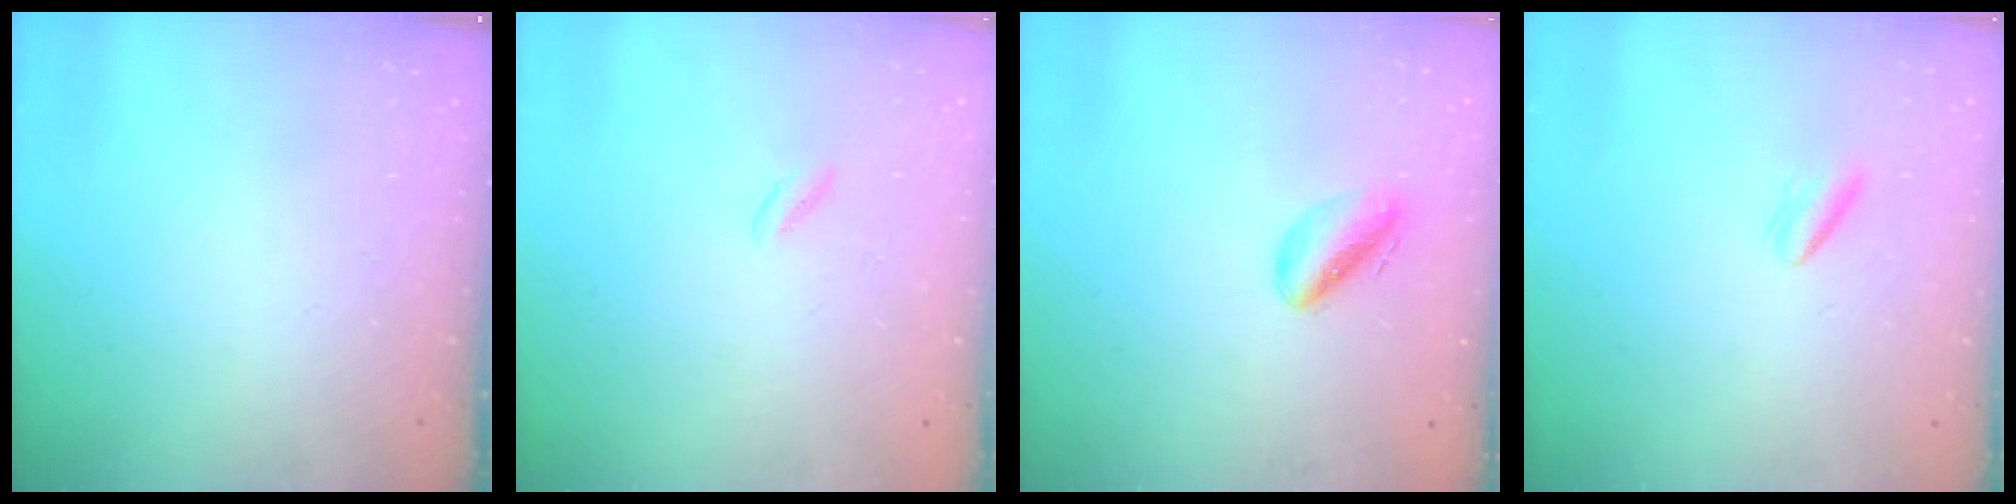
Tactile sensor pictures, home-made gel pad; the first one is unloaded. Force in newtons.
{"total": 0.6, "press": 0.3, "slide": 0.6}
{"total": 5.1, "press": 4.8, "slide": 1.6}
{"total": 2.7, "press": 2.5, "slide": 1.0}